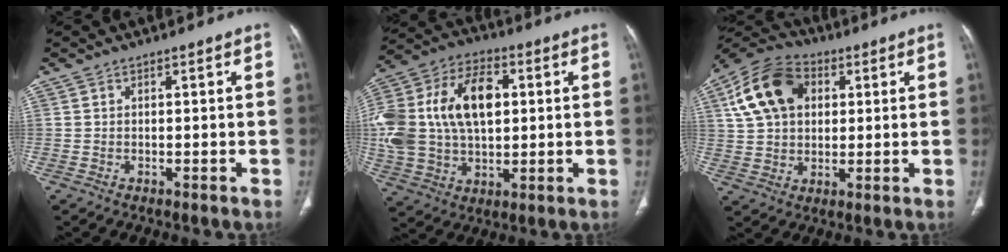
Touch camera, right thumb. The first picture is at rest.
{"total": 26.6, "force": [4.3, 16.9, 20.1], "torque": [-0.438, 0.034, 0.084]}
{"total": 14.9, "force": [4.5, 10.4, 9.7], "torque": [-0.169, 0.012, 0.077]}